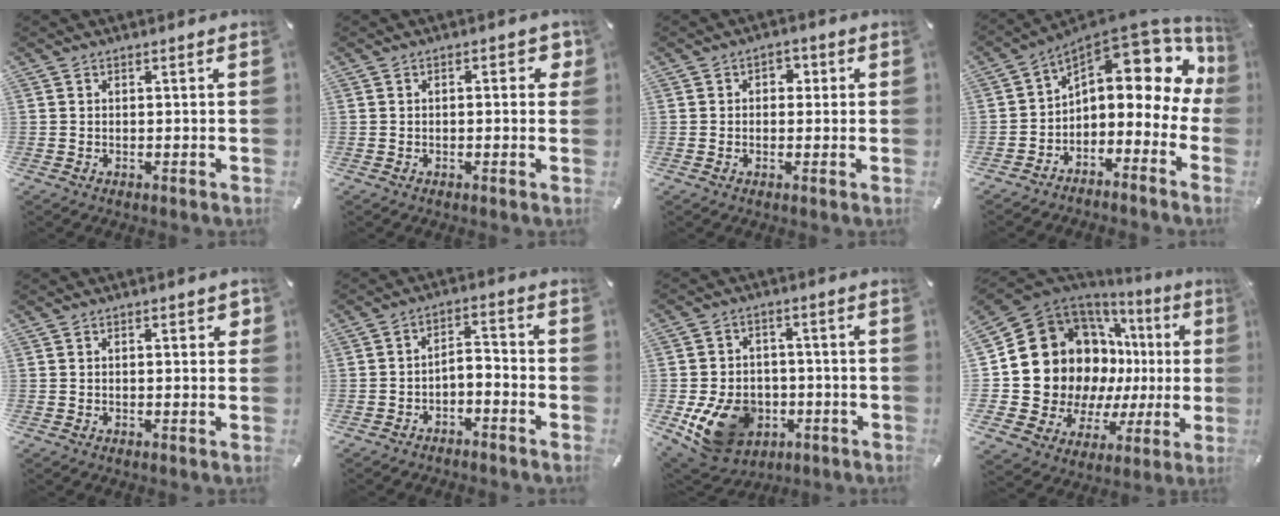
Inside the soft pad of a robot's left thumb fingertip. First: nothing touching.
{"total": 3.2, "force": [0.2, 1.5, 2.7], "torque": [-0.038, 0.002, -0.001]}
{"total": 2.7, "force": [-0.4, 2.2, 1.5], "torque": [-0.016, 0.005, -0.016]}
{"total": 12.2, "force": [6.8, 6.1, 8.1], "torque": [-0.109, -0.062, 0.108]}
{"total": 1.9, "force": [0.3, 0.7, 1.7], "torque": [-0.018, -0.002, 0.000]}
{"total": 4.3, "force": [-3.7, 1.7, 1.6], "torque": [-0.026, 0.016, -0.072]}
{"total": 14.2, "force": [-4.7, 11.0, 7.6], "torque": [-0.159, 0.025, -0.075]}
{"total": 23.1, "force": [3.7, 18.1, 13.9], "torque": [-0.251, -0.052, 0.105]}